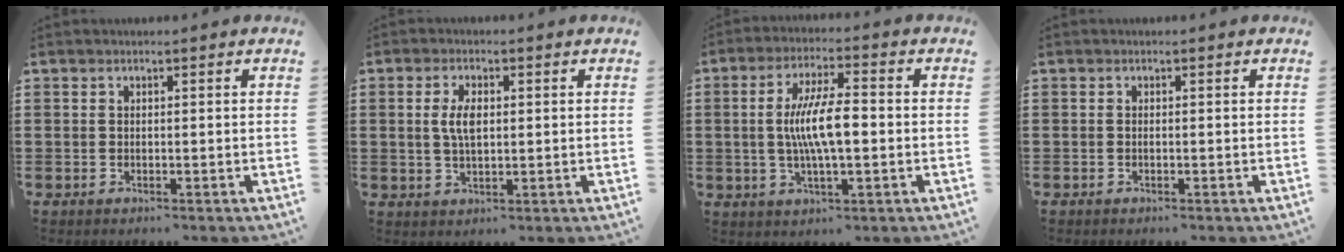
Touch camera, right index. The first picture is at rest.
{"total": 4.3, "force": [0.6, 1.8, 3.8], "torque": [-0.078, 0.009, 0.008]}
{"total": 8.5, "force": [-0.3, 2.2, 8.3], "torque": [-0.167, 0.000, -0.013]}
{"total": 0.0}